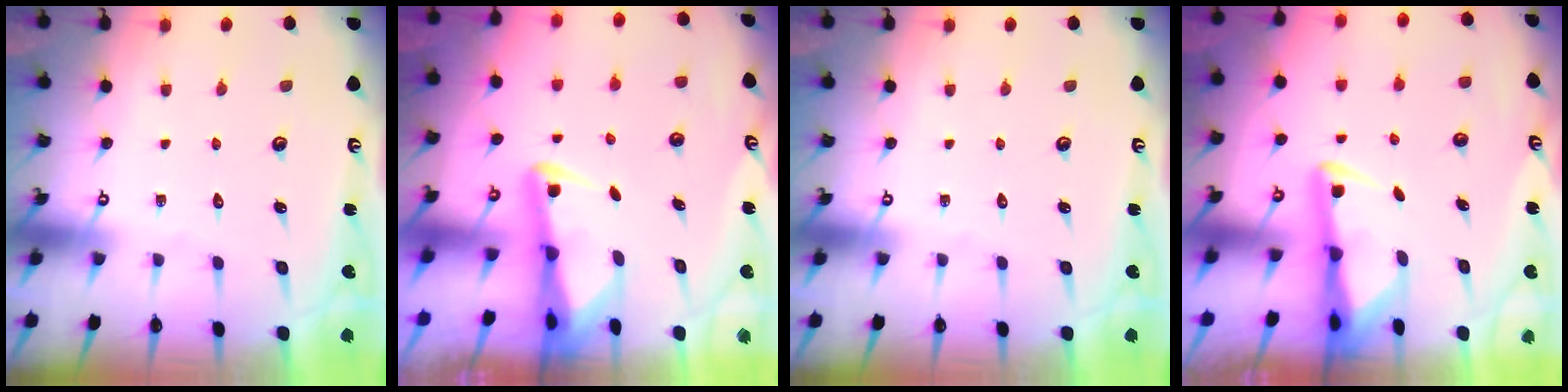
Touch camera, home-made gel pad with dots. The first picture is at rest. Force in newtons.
{"total": 2.4, "press": 2.3, "slide": 0.6}
{"total": 0.0}
{"total": 2.9, "press": 2.8, "slide": 0.6}